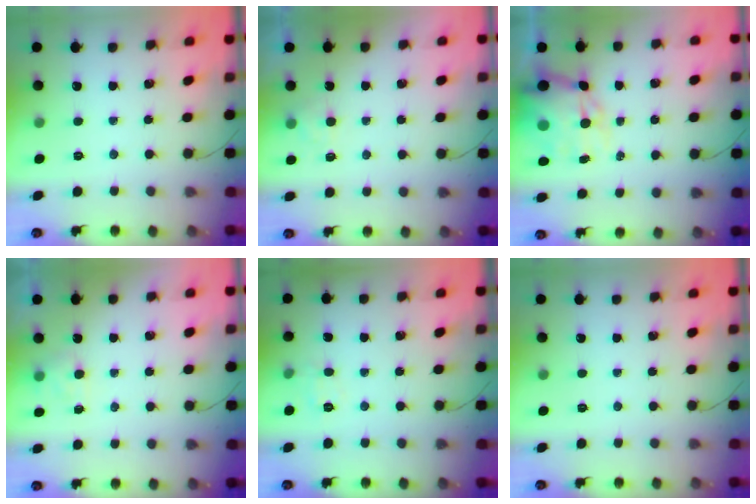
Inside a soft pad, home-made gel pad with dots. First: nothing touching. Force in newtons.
{"total": 2.5, "press": 2.0, "slide": 1.5}
{"total": 12.7, "press": 12.2, "slide": 3.3}
{"total": 4.5, "press": 4.3, "slide": 1.4}
{"total": 6.6, "press": 6.4, "slide": 1.7}
{"total": 0.0}